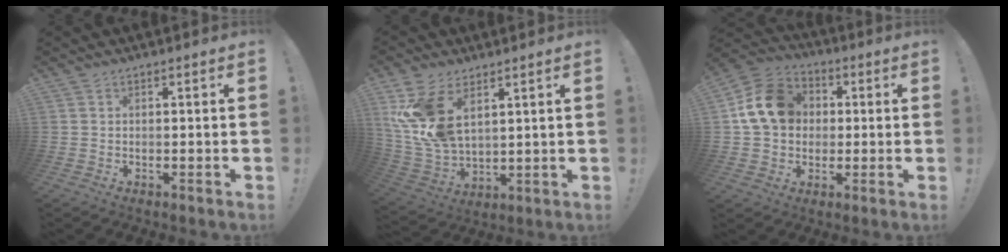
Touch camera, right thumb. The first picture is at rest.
{"total": 14.2, "force": [6.4, 8.5, 9.3], "torque": [-0.192, -0.037, 0.125]}
{"total": 16.2, "force": [2.9, 13.2, 9.0], "torque": [-0.138, 0.008, 0.063]}